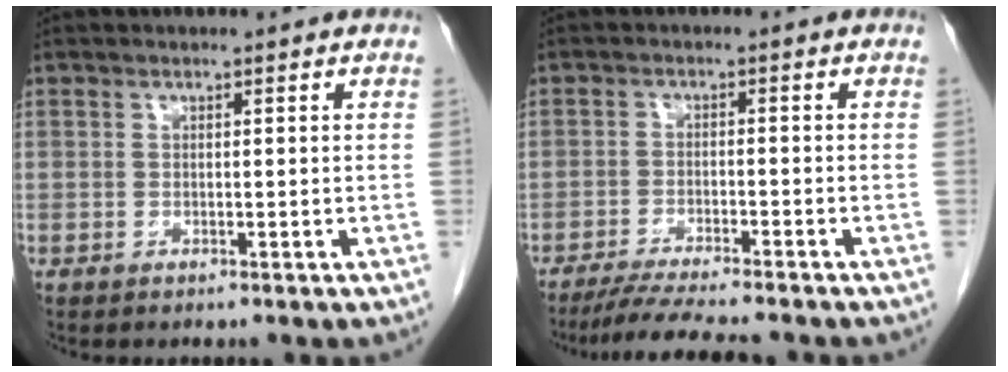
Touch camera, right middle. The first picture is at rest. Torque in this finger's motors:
{"motor_torque": [0.49, -0.46, 0.04, 0.02]}